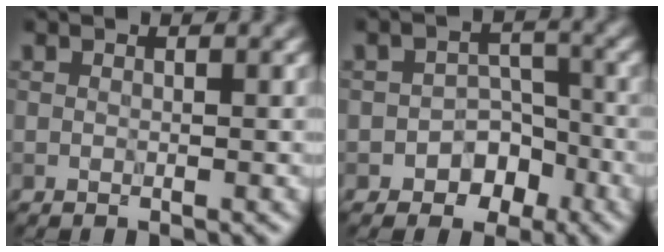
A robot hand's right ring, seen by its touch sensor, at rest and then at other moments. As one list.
[{"total": 4.4, "force": [-2.6, 3.3, 1.2], "torque": [0.022, 0.017, -0.053]}]